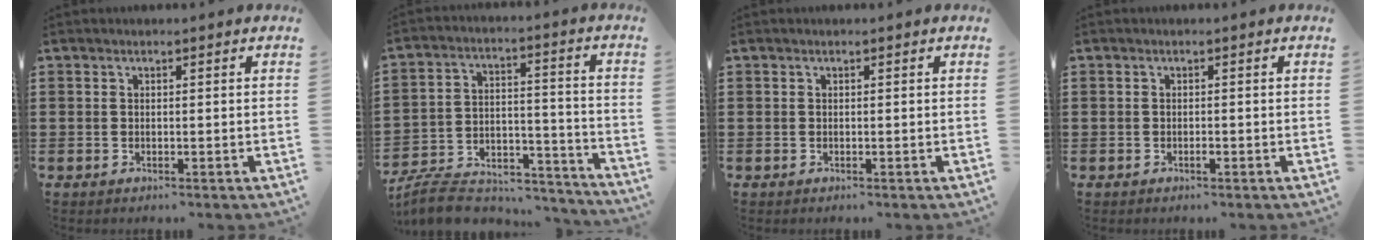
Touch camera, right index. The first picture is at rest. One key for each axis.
{"total": 8.2, "fx": -7.6, "fy": 2.2, "fz": 2.4, "tx": -0.047, "ty": 0.015, "tz": -0.145}
{"total": 0.0}
{"total": 0.7, "fx": -0.4, "fy": 0.1, "fz": 0.6, "tx": -0.013, "ty": -0.004, "tz": -0.006}